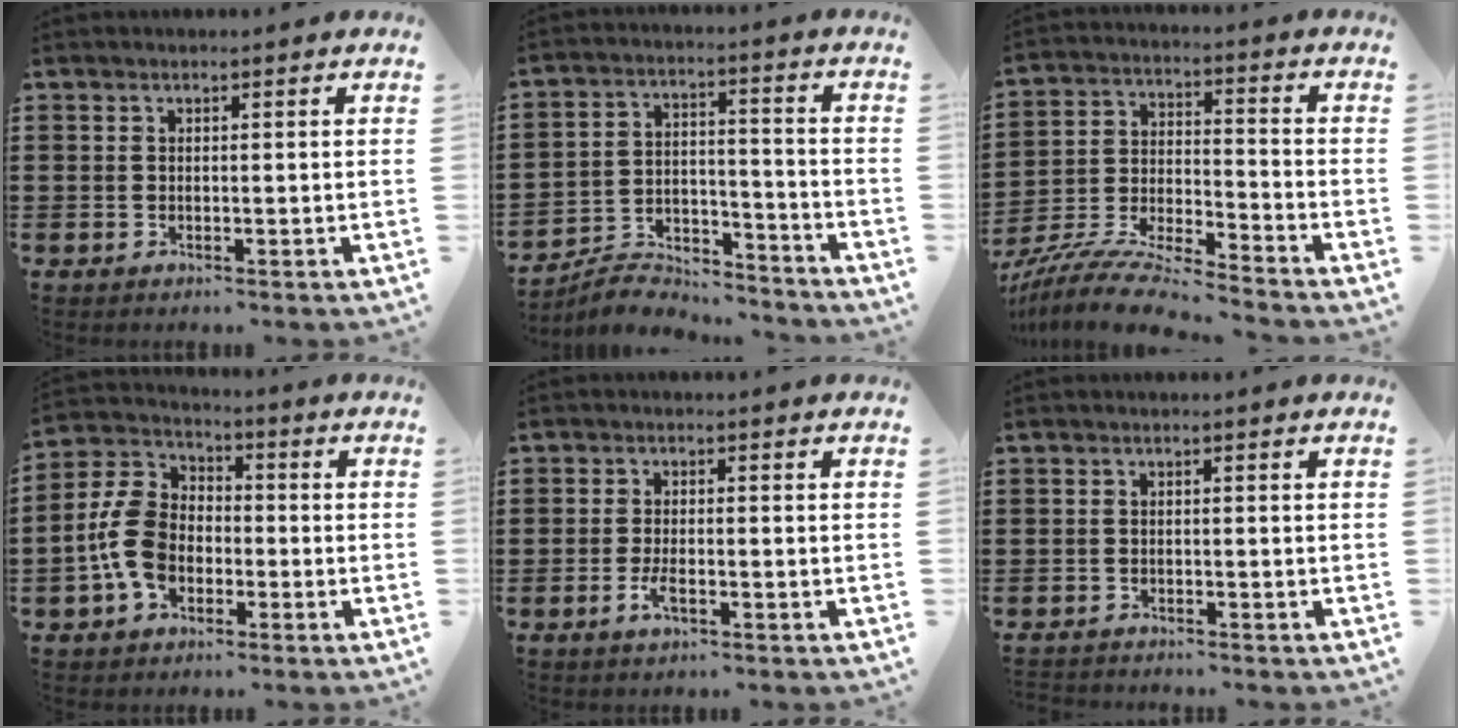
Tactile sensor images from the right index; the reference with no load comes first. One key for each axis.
{"total": 6.0, "fx": -5.7, "fy": 1.5, "fz": 0.8, "tx": -0.027, "ty": 0.012, "tz": -0.117}
{"total": 10.0, "fx": -9.4, "fy": 0.3, "fz": 3.4, "tx": -0.076, "ty": 0.003, "tz": -0.189}
{"total": 9.9, "fx": -2.4, "fy": 7.1, "fz": 6.4, "tx": -0.172, "ty": 0.011, "tz": -0.052}
{"total": 2.7, "fx": -1.2, "fy": 0.8, "fz": 2.2, "tx": -0.045, "ty": -0.002, "tz": -0.024}
{"total": 1.0, "fx": -1.0, "fy": 0.1, "fz": -0.1, "tx": -0.002, "ty": 0.002, "tz": -0.021}